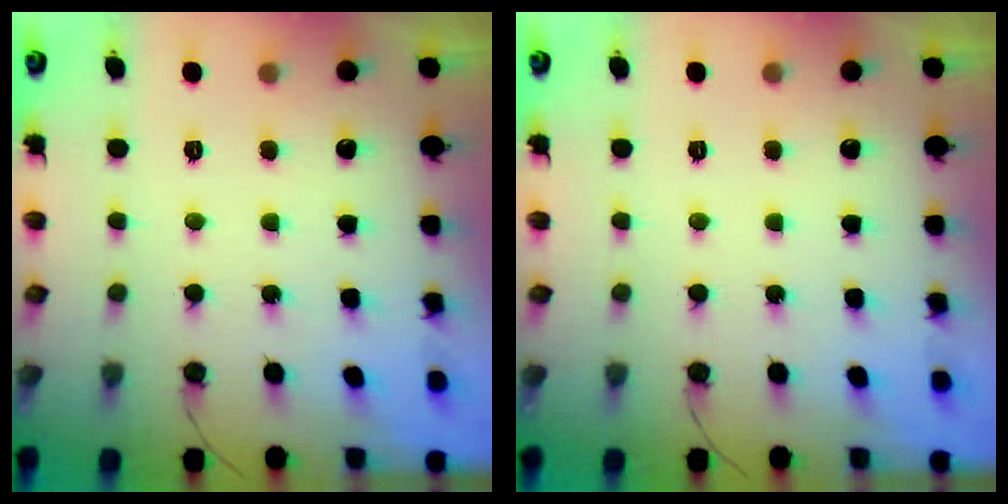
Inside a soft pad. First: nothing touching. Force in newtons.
{"total": 0.0}